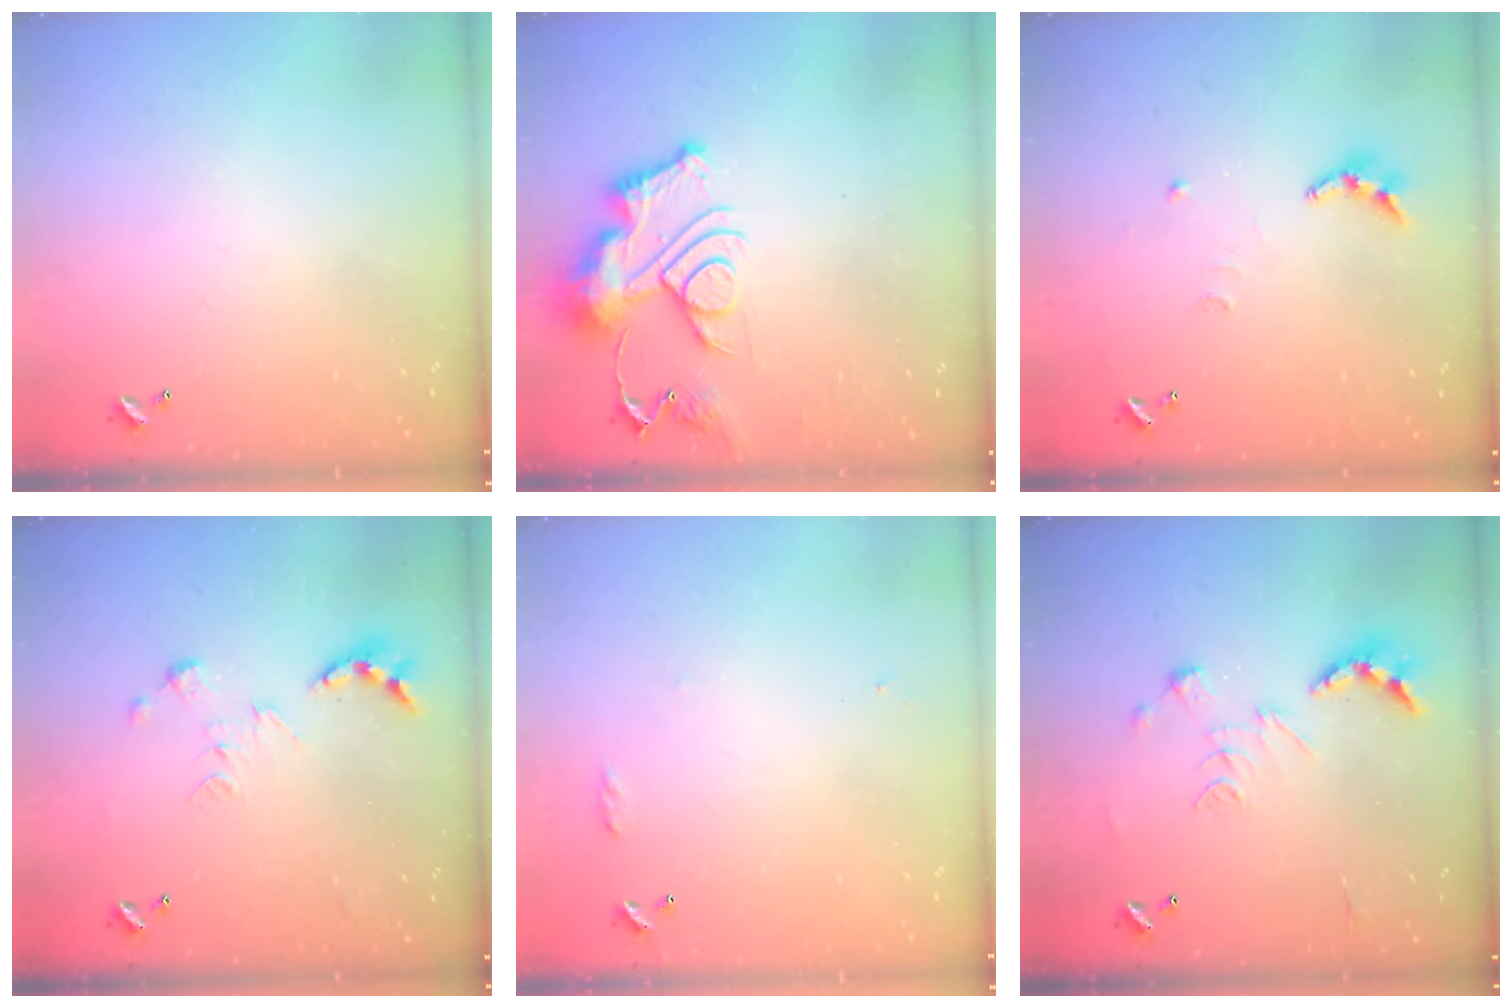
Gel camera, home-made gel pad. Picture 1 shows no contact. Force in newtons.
{"total": 13.4, "press": 13.4, "slide": 1.4}
{"total": 7.9, "press": 7.9, "slide": 0.2}
{"total": 0.0}
{"total": 6.3, "press": 6.3, "slide": 0.8}
{"total": 2.5, "press": 2.0, "slide": 1.5}